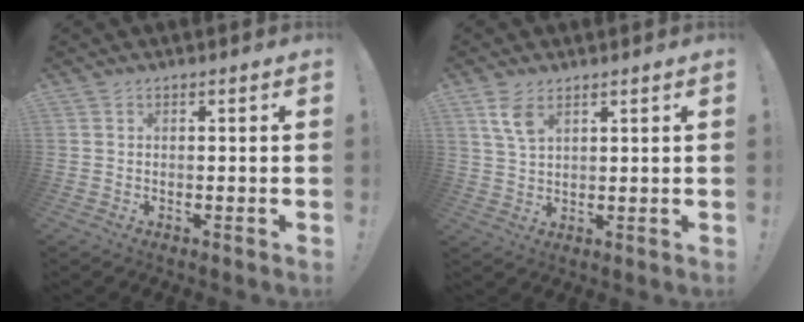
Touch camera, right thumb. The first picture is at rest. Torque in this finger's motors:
{"motor_torque": [1.25, 0.28, 0.37, -0.48, 0.20]}